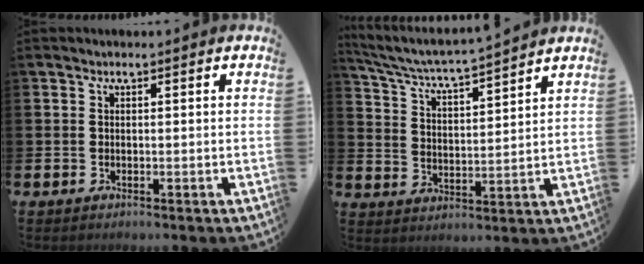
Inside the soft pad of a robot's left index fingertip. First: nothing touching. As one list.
[{"total": 4.9, "force": [4.7, -0.1, 1.1], "torque": [-0.048, -0.041, 0.075]}]